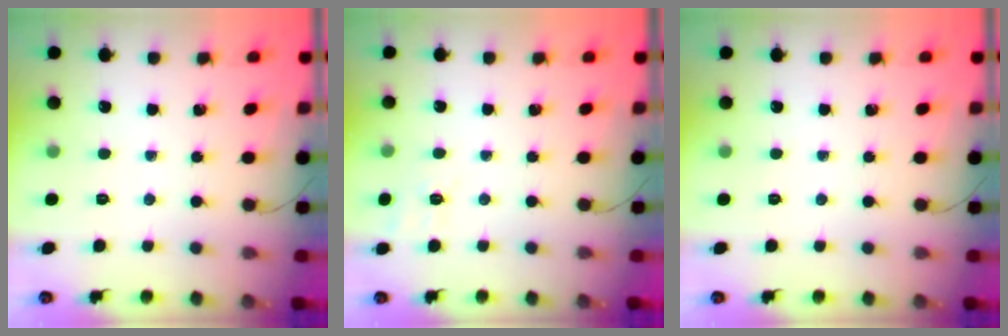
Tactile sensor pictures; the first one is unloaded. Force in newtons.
{"total": 8.0, "press": 7.8, "slide": 2.1}
{"total": 0.0}